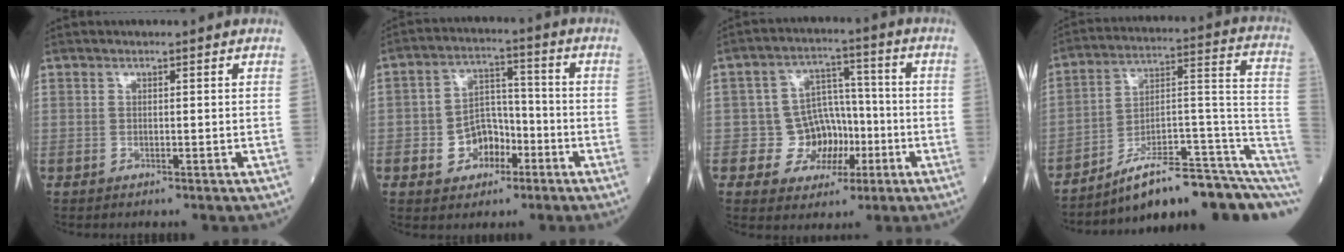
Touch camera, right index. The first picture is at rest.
{"total": 7.4, "force": [-3.0, 5.5, 4.0], "torque": [-0.068, 0.022, -0.045]}
{"total": 7.8, "force": [-2.0, 7.0, 2.8], "torque": [-0.029, 0.024, -0.026]}
{"total": 17.8, "force": [-10.8, 4.5, 13.4], "torque": [-0.137, 0.068, -0.158]}